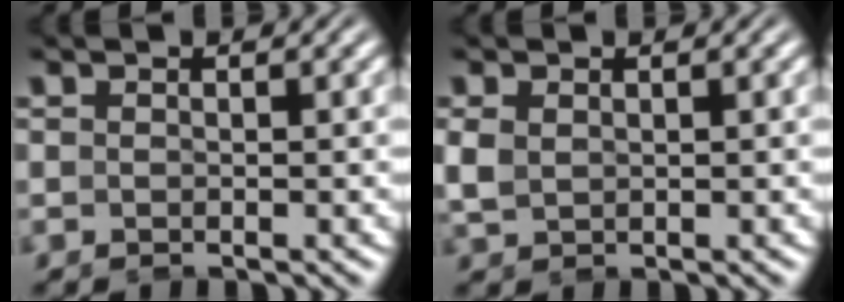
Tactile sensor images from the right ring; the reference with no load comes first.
{"total": 1.4, "force": [0.4, 1.1, 0.9], "torque": [-0.025, -0.006, 0.018]}